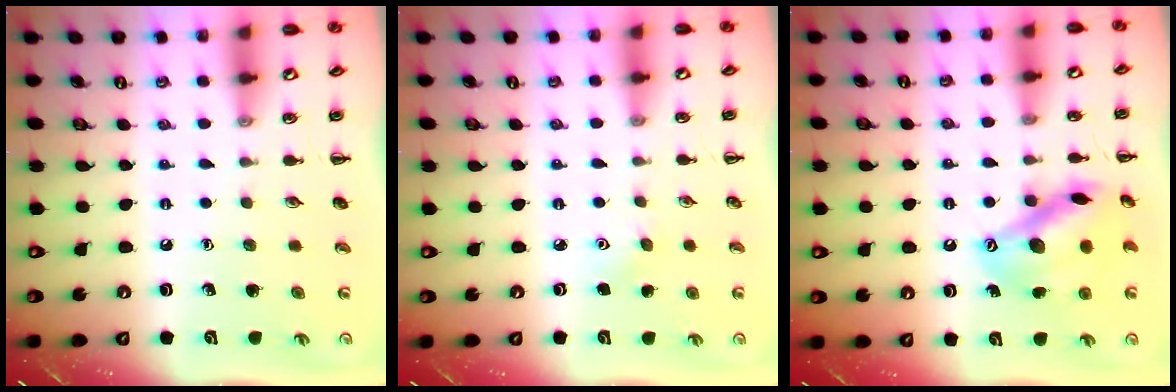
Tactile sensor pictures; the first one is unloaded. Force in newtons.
{"total": 3.2, "press": 3.1, "slide": 0.8}
{"total": 14.8, "press": 14.8, "slide": 1.0}